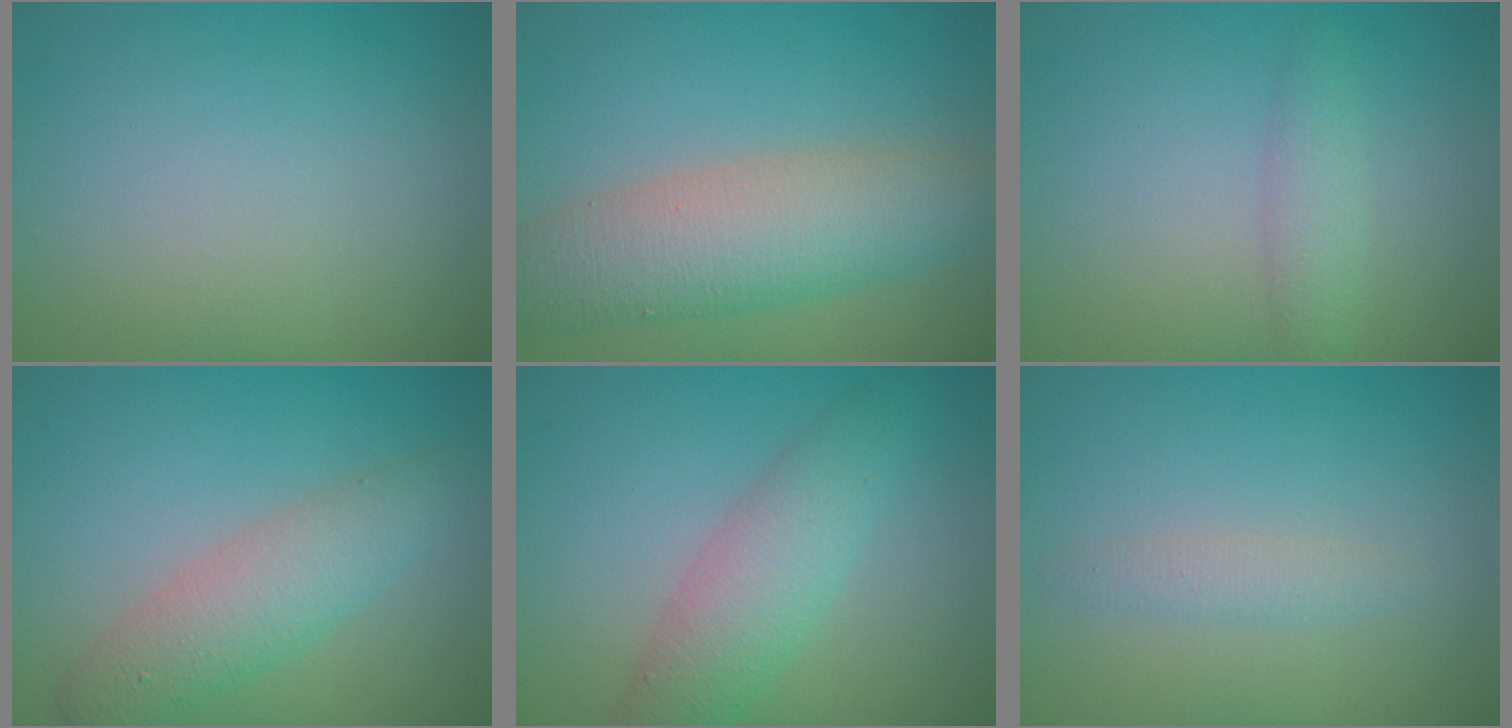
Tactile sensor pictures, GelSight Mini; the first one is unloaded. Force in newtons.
{"total": 7.0, "press": 7.0, "slide": 0.2}
{"total": 1.9, "press": 1.9, "slide": 0.1}
{"total": 4.1, "press": 4.1, "slide": 0.1}
{"total": 4.3, "press": 4.3, "slide": 0.1}
{"total": 1.3, "press": 1.3, "slide": 0.1}